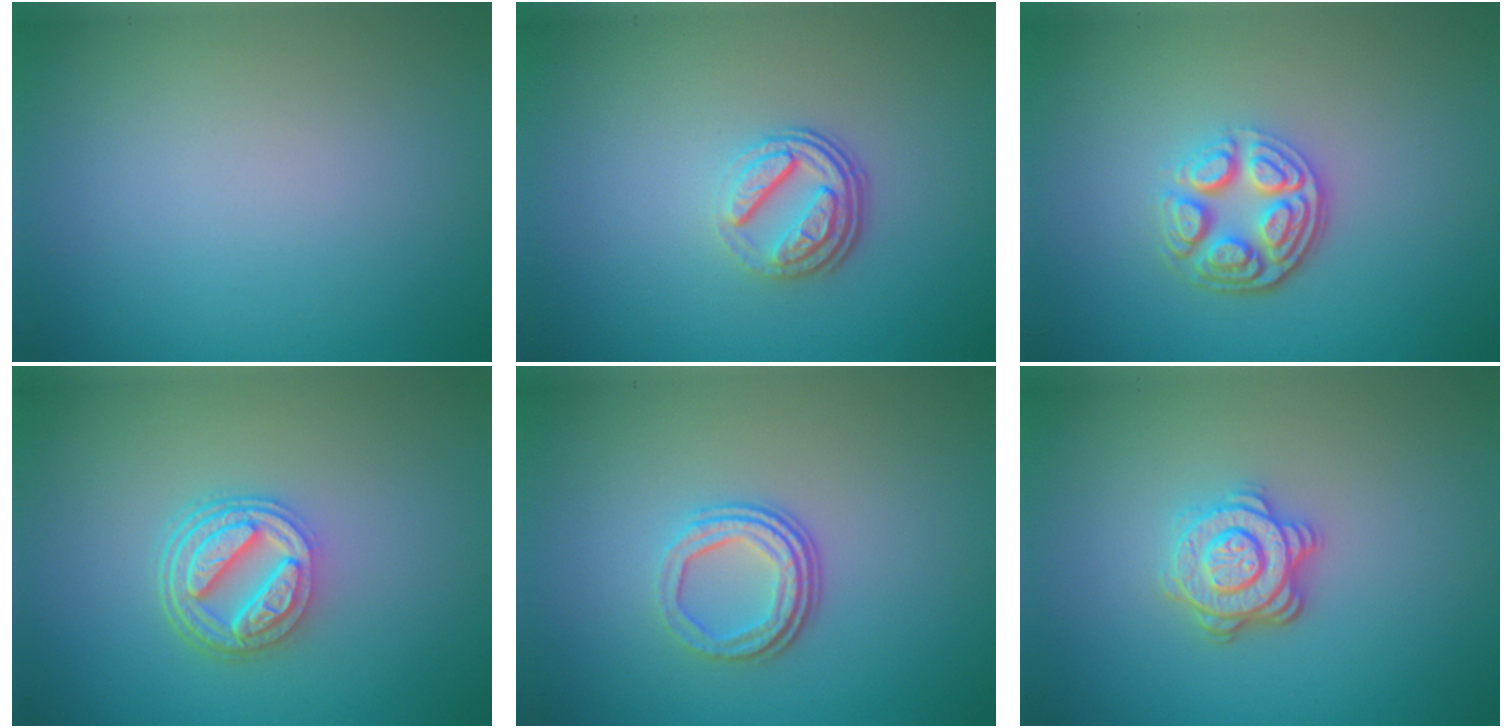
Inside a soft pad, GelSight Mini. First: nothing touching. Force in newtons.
{"total": 3.7, "press": 2.6, "slide": 2.6}
{"total": 4.3, "press": 3.3, "slide": 2.7}
{"total": 5.0, "press": 3.7, "slide": 3.3}
{"total": 3.3, "press": 2.4, "slide": 2.3}
{"total": 4.0, "press": 3.2, "slide": 2.5}